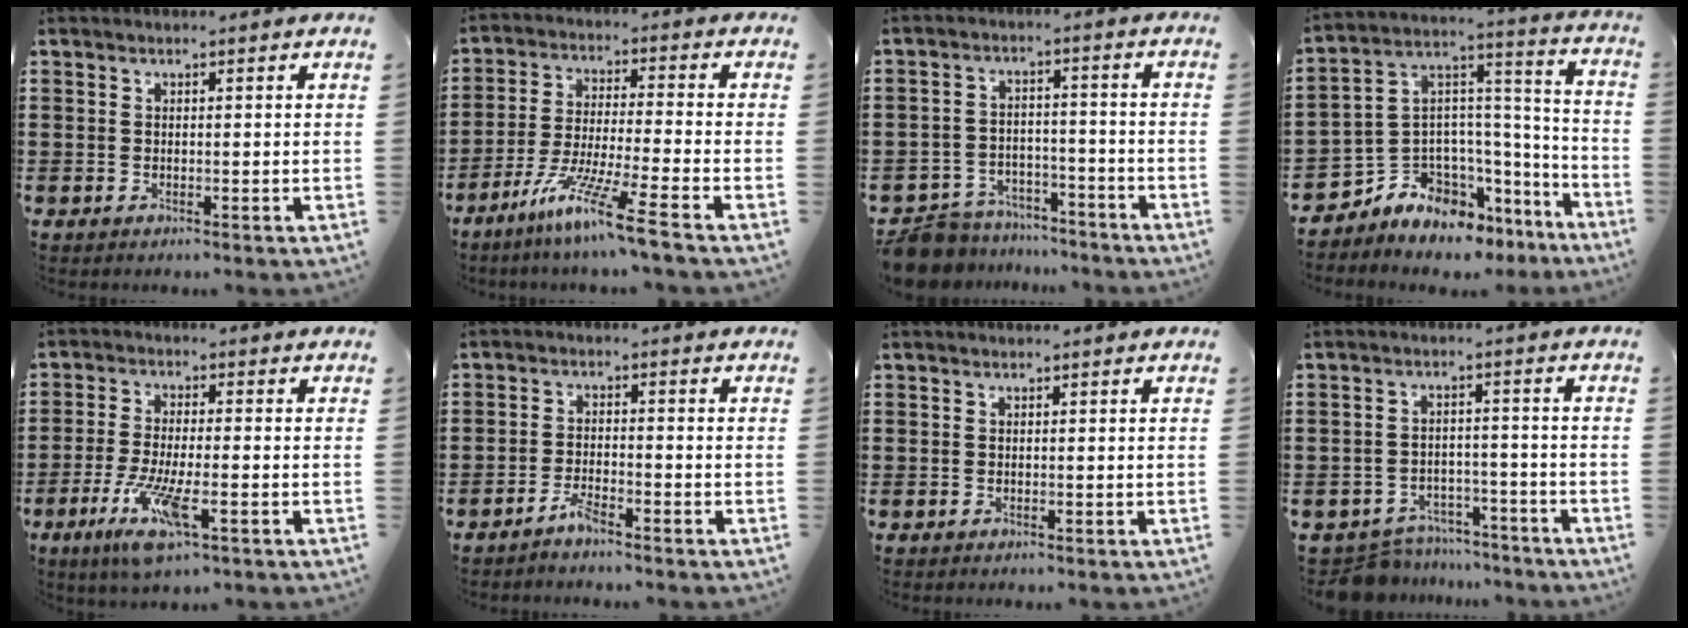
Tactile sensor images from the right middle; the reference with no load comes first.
{"total": 9.6, "force": [-7.1, -0.3, 6.5], "torque": [-0.131, -0.012, -0.139]}
{"total": 7.3, "force": [-7.1, 1.5, 0.7], "torque": [-0.031, 0.010, -0.146]}
{"total": 6.2, "force": [-5.2, 3.3, -0.8], "torque": [-0.019, -0.025, -0.106]}
{"total": 8.3, "force": [-3.7, 1.9, 7.1], "torque": [-0.151, -0.014, -0.067]}
{"total": 2.7, "force": [-2.3, 0.3, 1.3], "torque": [-0.032, 0.003, -0.046]}
{"total": 0.0}
{"total": 5.6, "force": [-5.5, 1.2, 0.4], "torque": [-0.014, 0.009, -0.111]}